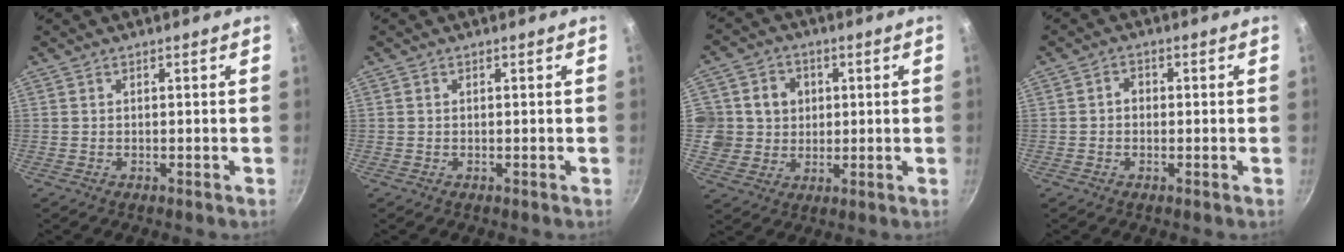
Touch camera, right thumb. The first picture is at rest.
{"total": 0.0}
{"total": 9.8, "force": [1.5, 9.2, 2.9], "torque": [-0.019, 0.004, 0.024]}
{"total": 2.3, "force": [-0.1, 1.9, 1.3], "torque": [-0.011, 0.008, -0.005]}